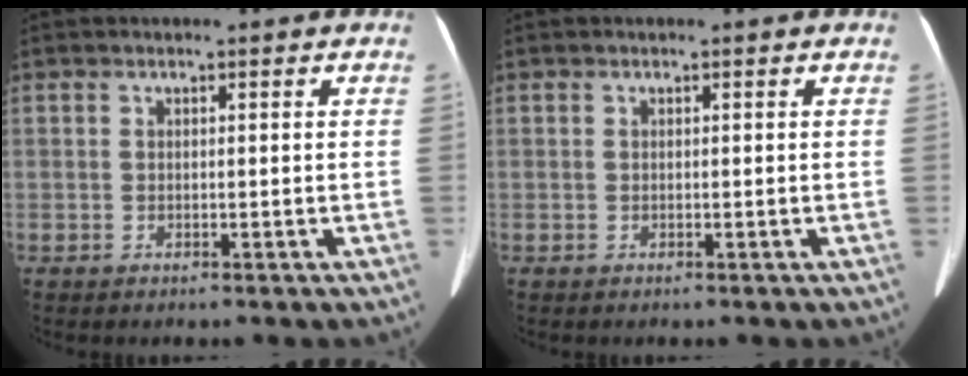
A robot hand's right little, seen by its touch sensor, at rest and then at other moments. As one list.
[{"total": 0.0}]